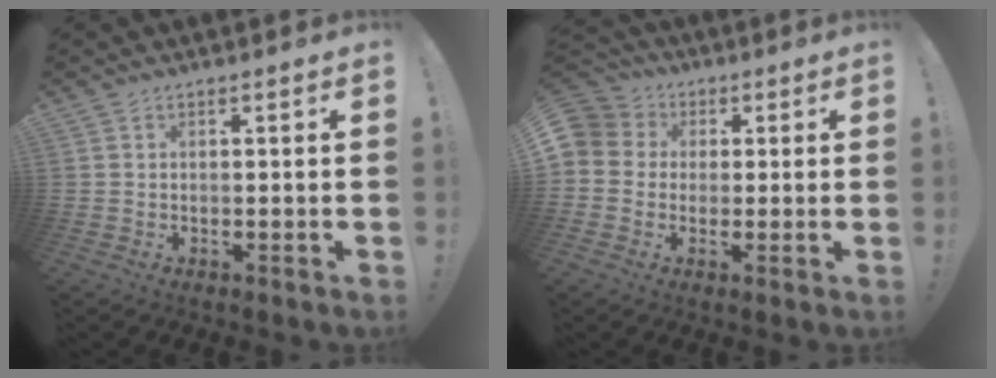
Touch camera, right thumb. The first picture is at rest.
{"total": 6.5, "force": [0.3, 6.3, 1.9], "torque": [-0.041, 0.006, 0.008]}